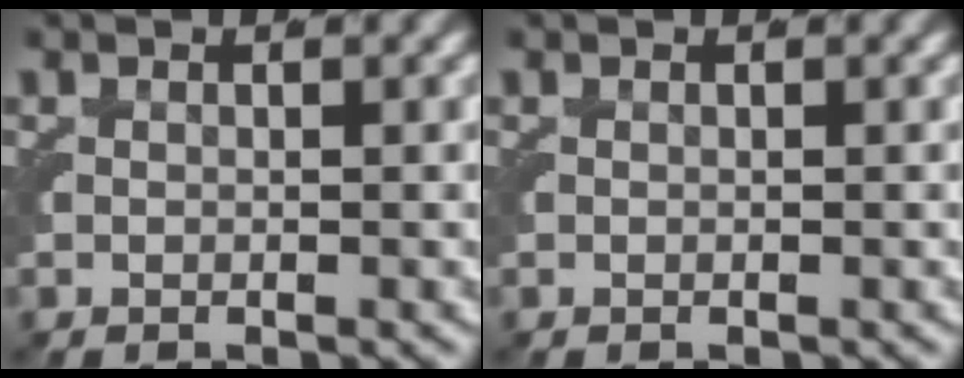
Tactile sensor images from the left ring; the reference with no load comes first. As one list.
[{"total": 0.0}]